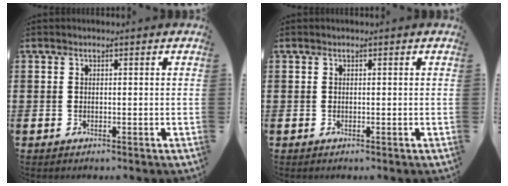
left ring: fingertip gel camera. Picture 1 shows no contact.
{"total": 0.0}